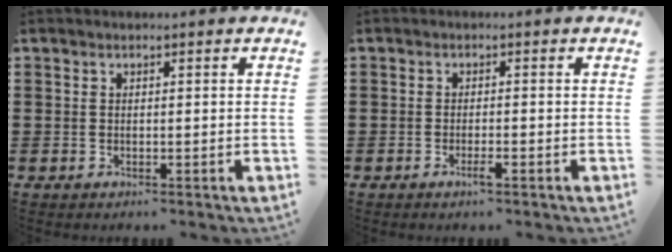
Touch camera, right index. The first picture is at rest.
{"total": 1.9, "force": [-1.1, 0.0, 1.5], "torque": [-0.033, -0.006, -0.022]}